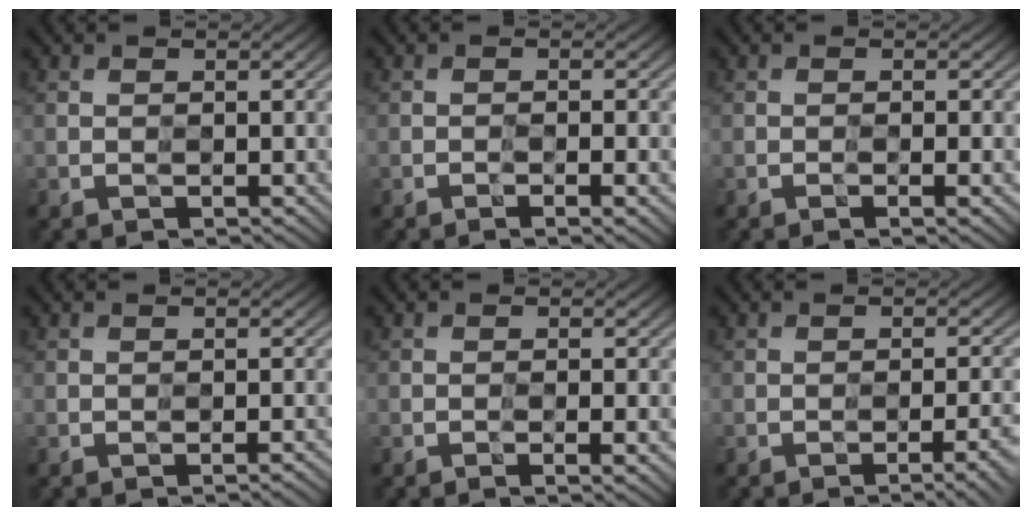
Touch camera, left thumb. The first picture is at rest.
{"total": 2.6, "force": [-1.1, 0.3, 2.3], "torque": [-0.040, 0.001, -0.020]}
{"total": 1.9, "force": [-0.6, 0.2, 1.8], "torque": [-0.031, -0.001, -0.011]}
{"total": 0.9, "force": [-0.6, 0.1, 0.7], "torque": [-0.006, 0.003, -0.014]}
{"total": 2.2, "force": [-0.7, 0.2, 2.1], "torque": [-0.035, 0.001, -0.014]}
{"total": 4.3, "force": [-2.2, 0.8, 3.7], "torque": [-0.048, 0.007, -0.032]}